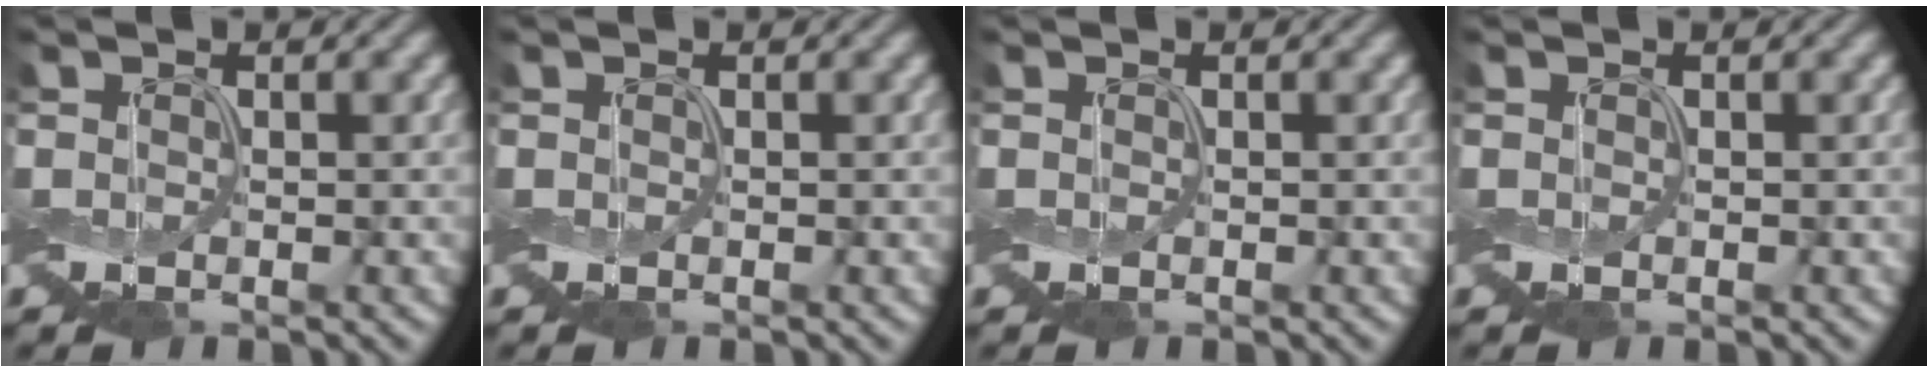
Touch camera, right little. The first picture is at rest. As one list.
[{"total": 0.0}, {"total": 0.0}, {"total": 0.0}]